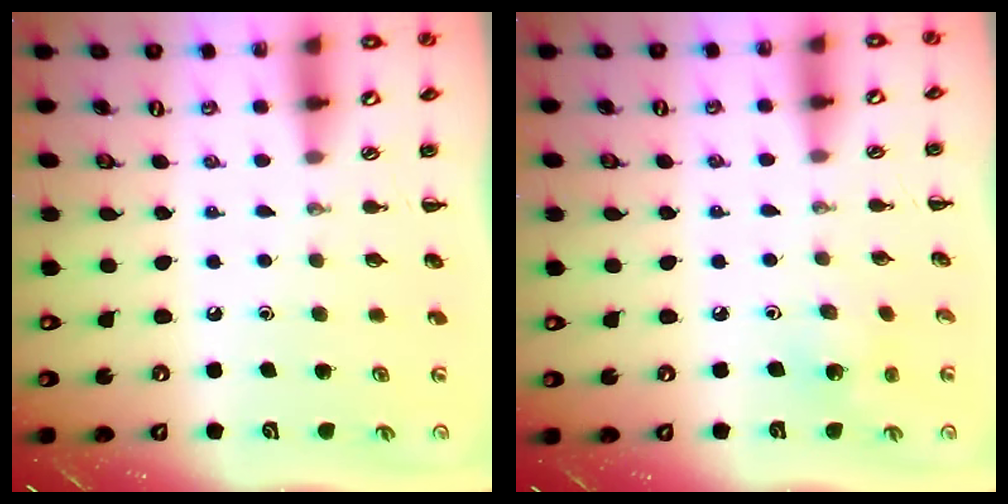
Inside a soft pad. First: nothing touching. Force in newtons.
{"total": 1.8, "press": 1.7, "slide": 0.5}